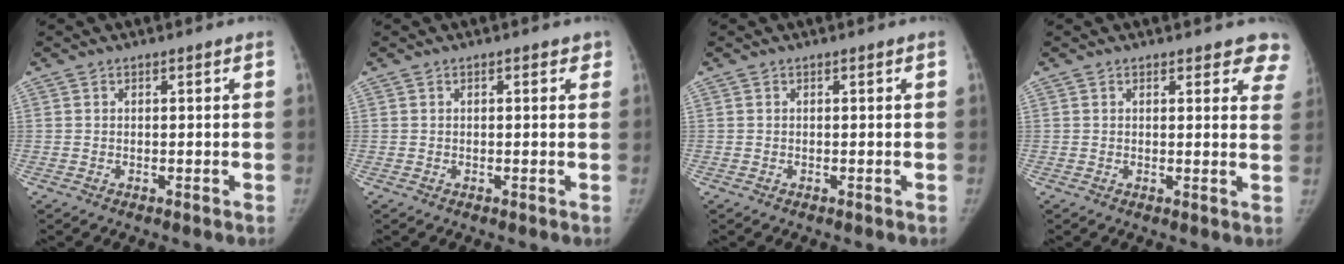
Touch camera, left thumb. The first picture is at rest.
{"total": 1.5, "force": [0.7, 0.8, 1.0], "torque": [0.000, 0.002, 0.005]}
{"total": 0.0}
{"total": 7.4, "force": [6.2, 2.9, 2.7], "torque": [0.019, -0.023, 0.047]}